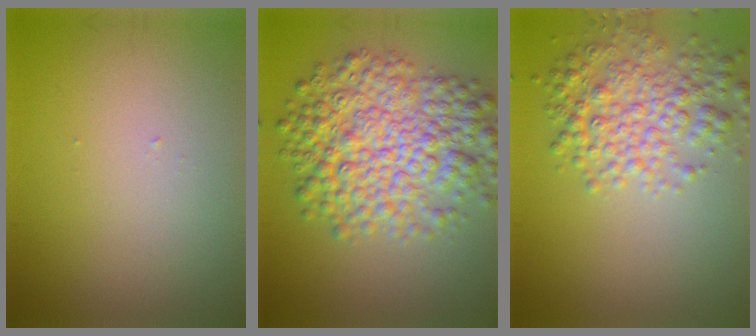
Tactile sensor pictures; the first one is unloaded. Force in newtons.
{"total": 8.8, "press": 8.8, "slide": 0.1}
{"total": 4.9, "press": 4.9, "slide": 0.1}